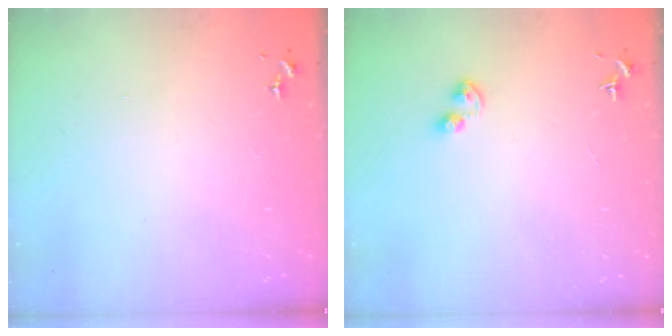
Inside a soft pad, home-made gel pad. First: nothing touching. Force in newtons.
{"total": 3.2, "press": 3.1, "slide": 0.8}